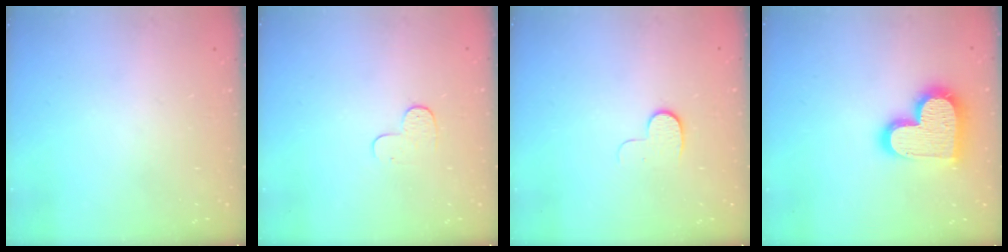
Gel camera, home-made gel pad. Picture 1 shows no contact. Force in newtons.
{"total": 3.9, "press": 3.8, "slide": 0.4}
{"total": 5.5, "press": 5.4, "slide": 0.8}
{"total": 17.5, "press": 17.4, "slide": 1.3}